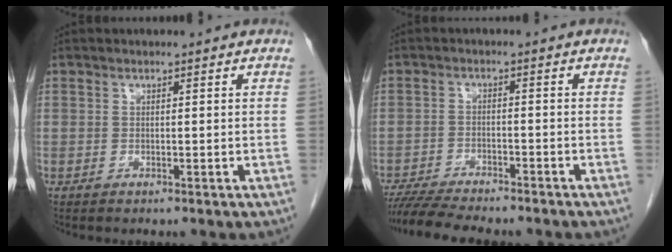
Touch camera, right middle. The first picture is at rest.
{"total": 10.5, "force": [-9.3, 1.2, 4.6], "torque": [-0.069, -0.009, -0.142]}